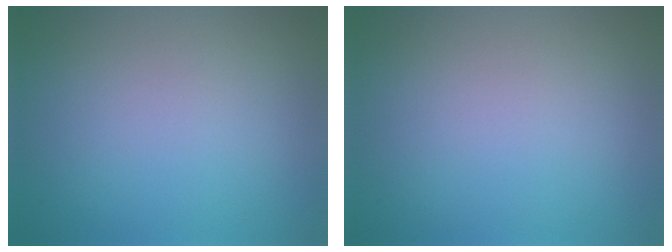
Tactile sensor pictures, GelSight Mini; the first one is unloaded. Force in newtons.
{"total": 0.0}